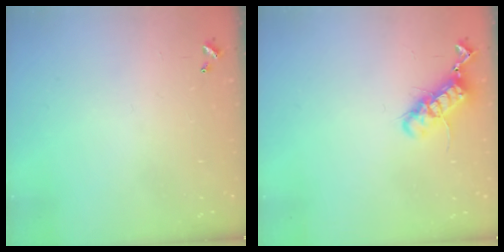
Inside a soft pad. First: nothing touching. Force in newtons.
{"total": 12.5, "press": 12.5, "slide": 0.9}